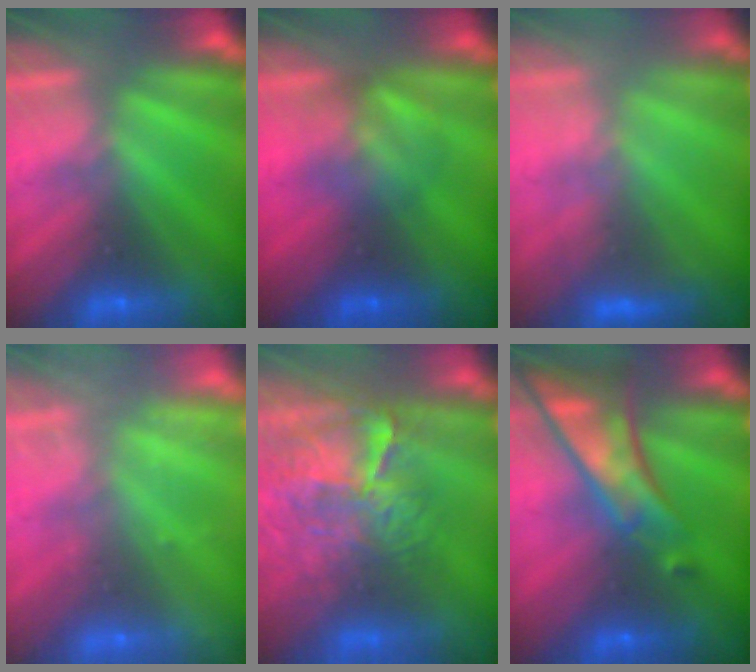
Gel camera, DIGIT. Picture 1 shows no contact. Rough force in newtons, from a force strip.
{"total": 2.5}
{"total": 2.4}
{"total": 2.3}
{"total": 10.5}
{"total": 5.8}